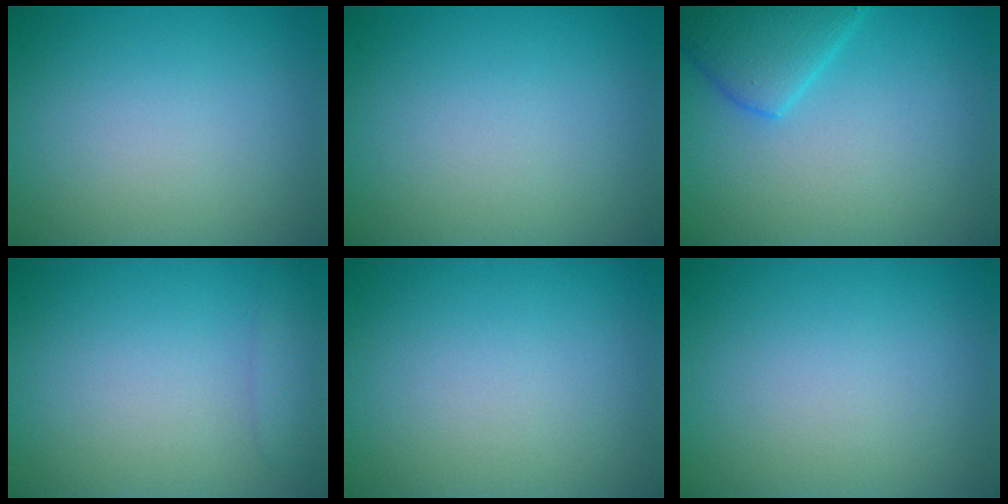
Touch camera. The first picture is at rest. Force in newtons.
{"total": 0.0}
{"total": 4.1, "press": 4.1, "slide": 0.2}
{"total": 1.5, "press": 1.5, "slide": 0.1}
{"total": 0.0}
{"total": 0.0}